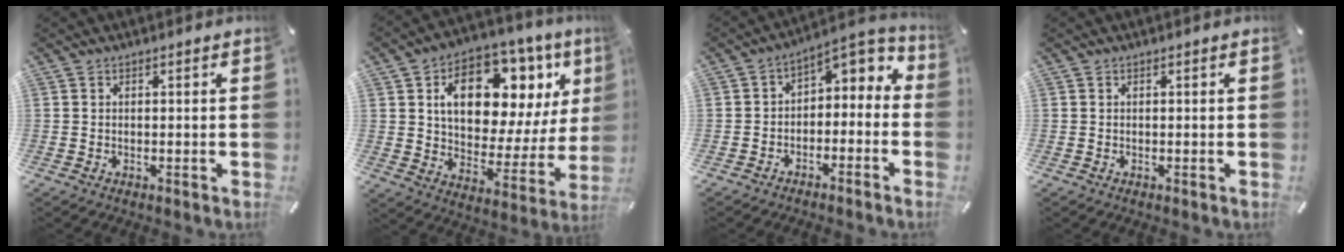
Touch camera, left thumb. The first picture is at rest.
{"total": 17.6, "force": [8.2, 11.0, 11.0], "torque": [-0.169, -0.043, 0.141]}
{"total": 3.9, "force": [-0.1, 3.4, 1.9], "torque": [-0.025, -0.009, -0.010]}
{"total": 0.0}